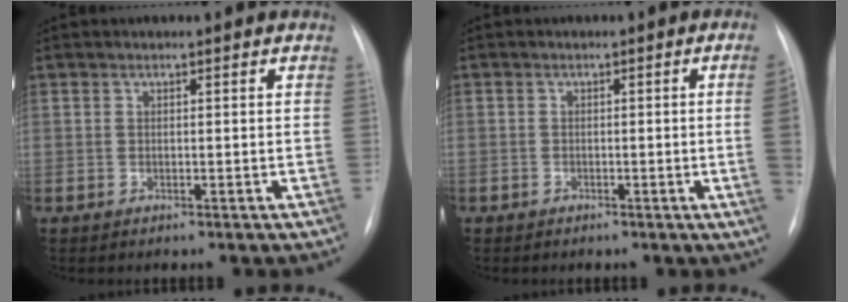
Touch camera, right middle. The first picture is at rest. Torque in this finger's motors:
{"motor_torque": [0.19, -0.69, -0.61, -0.21]}